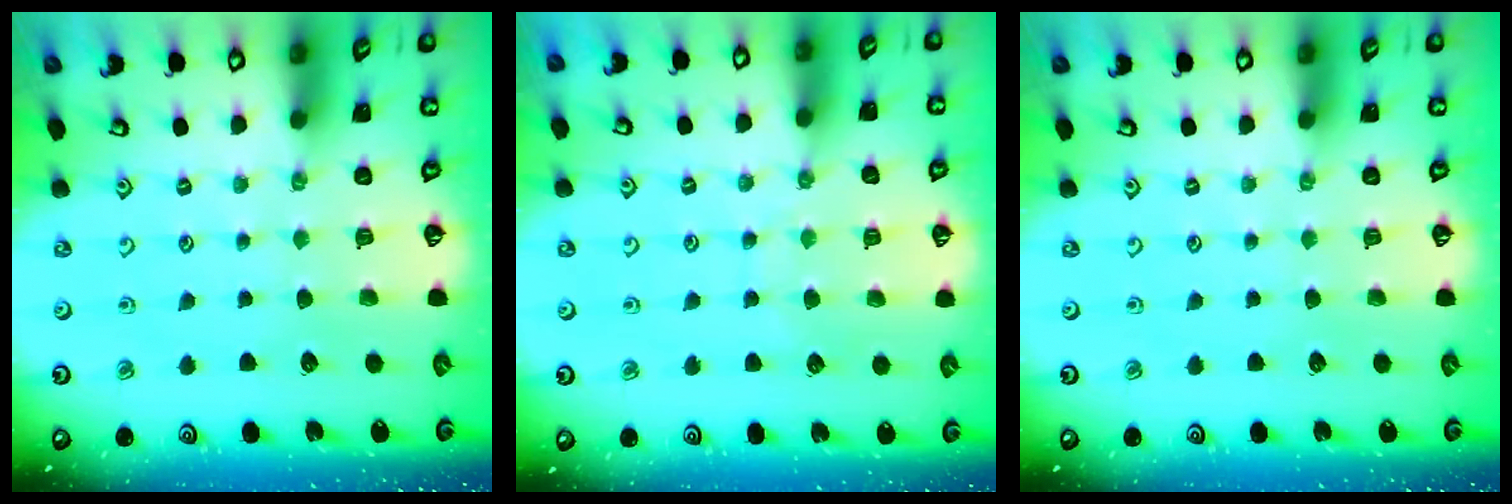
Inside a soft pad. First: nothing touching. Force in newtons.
{"total": 6.6, "press": 6.5, "slide": 0.6}
{"total": 0.0}